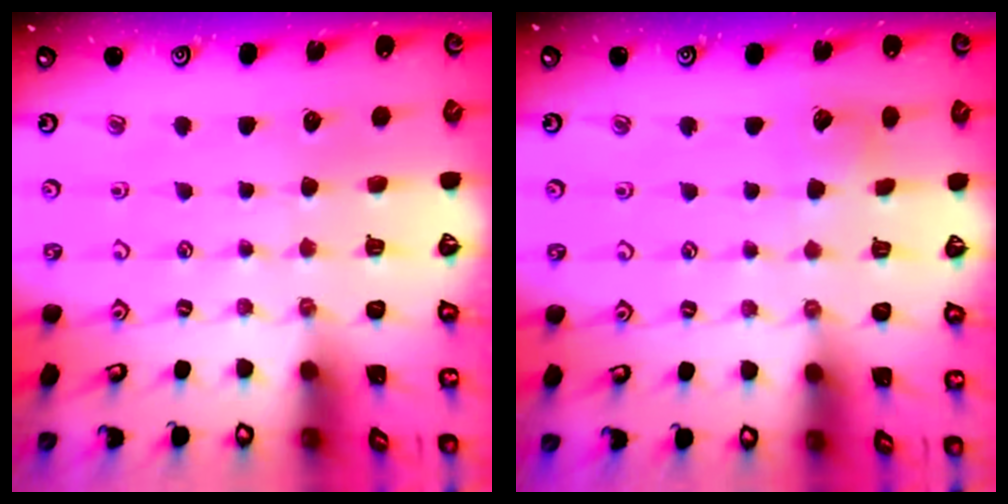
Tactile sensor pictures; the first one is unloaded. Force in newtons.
{"total": 4.7, "press": 4.6, "slide": 0.6}